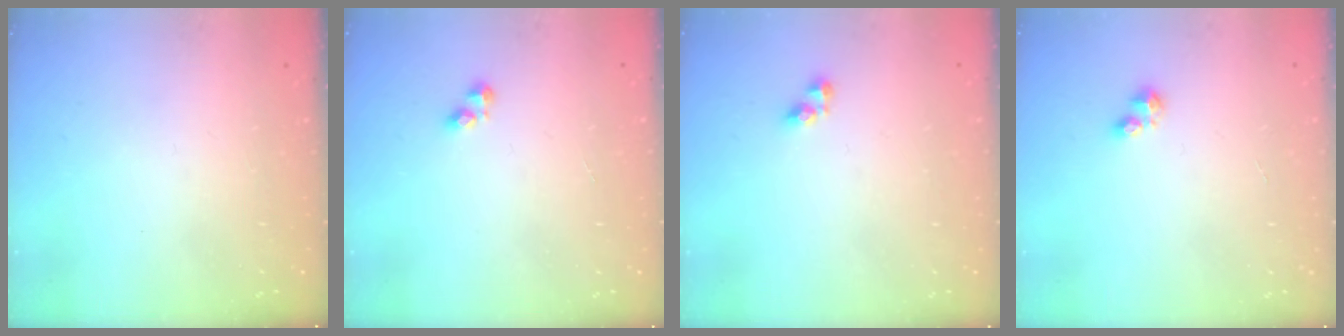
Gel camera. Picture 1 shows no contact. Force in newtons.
{"total": 2.4, "press": 2.4, "slide": 0.3}
{"total": 4.2, "press": 4.1, "slide": 0.6}
{"total": 2.5, "press": 2.5, "slide": 0.4}